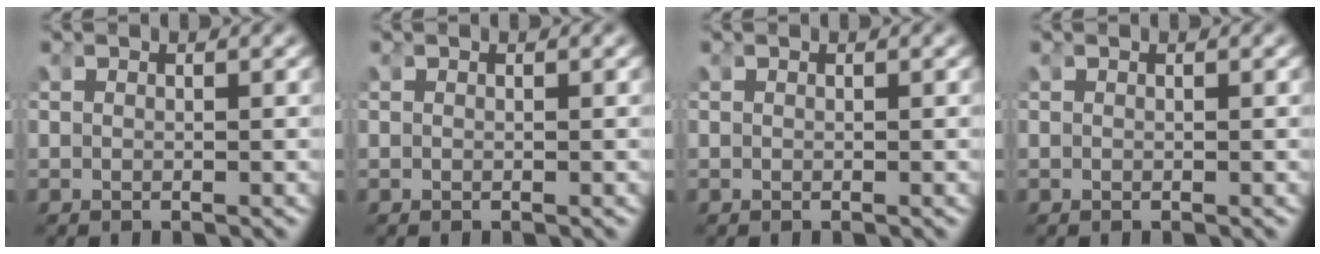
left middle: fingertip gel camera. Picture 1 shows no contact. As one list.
[{"total": 0.0}, {"total": 0.0}, {"total": 0.0}]